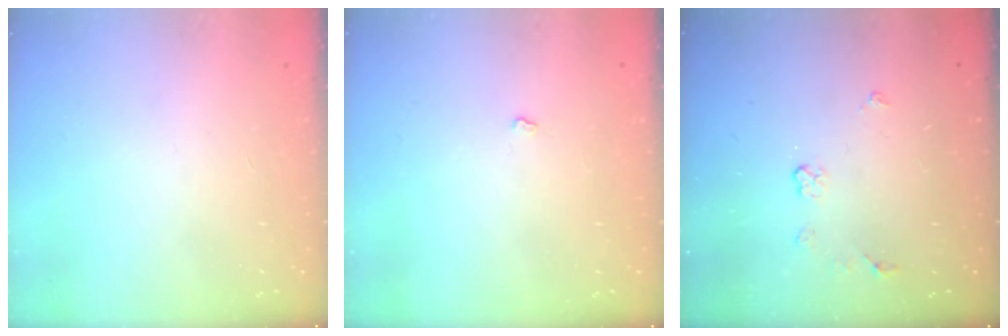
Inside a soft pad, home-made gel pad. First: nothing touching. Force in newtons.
{"total": 1.8, "press": 1.8, "slide": 0.4}
{"total": 3.7, "press": 3.6, "slide": 0.7}